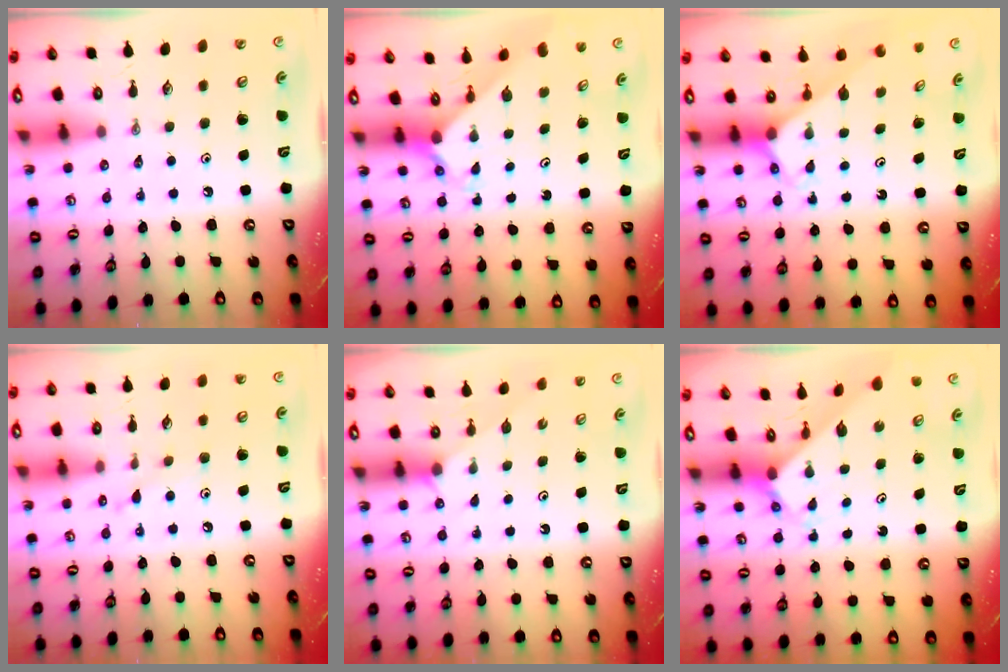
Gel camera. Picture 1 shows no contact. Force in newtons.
{"total": 2.4, "press": 2.4, "slide": 0.2}
{"total": 2.6, "press": 2.6, "slide": 0.1}
{"total": 6.5, "press": 6.5, "slide": 0.5}
{"total": 1.3, "press": 1.3, "slide": 0.3}
{"total": 2.4, "press": 2.4, "slide": 0.2}